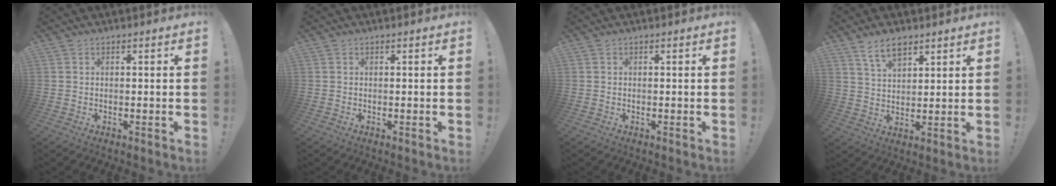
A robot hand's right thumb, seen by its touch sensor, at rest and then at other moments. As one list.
[{"total": 0.0}, {"total": 0.0}, {"total": 7.3, "force": [5.1, 3.4, 4.0], "torque": [-0.076, -0.016, 0.095]}]